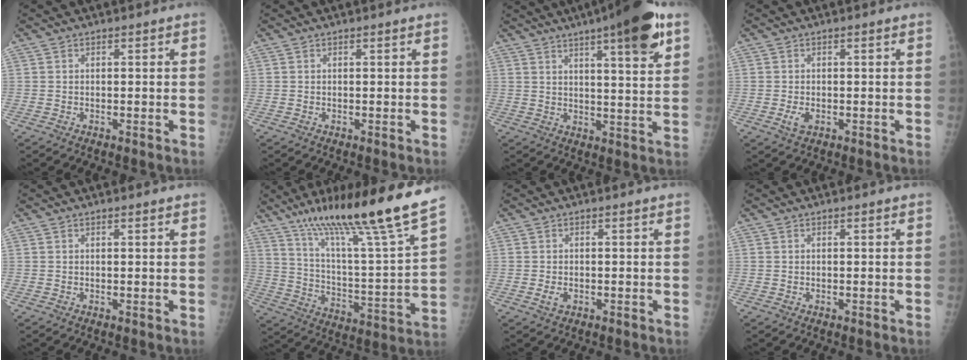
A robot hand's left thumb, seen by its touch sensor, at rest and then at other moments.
{"total": 0.0}
{"total": 15.7, "force": [8.9, 2.9, 12.6], "torque": [-0.165, -0.026, 0.124]}
{"total": 2.1, "force": [-0.3, 1.2, 1.7], "torque": [-0.034, -0.002, -0.003]}
{"total": 0.9, "force": [0.7, 0.1, 0.5], "torque": [-0.007, 0.000, 0.011]}
{"total": 24.6, "force": [18.0, 0.7, 16.7], "torque": [-0.252, -0.078, 0.299]}
{"total": 1.7, "force": [-0.2, 1.0, 1.4], "torque": [-0.025, 0.000, 0.000]}
{"total": 0.0}